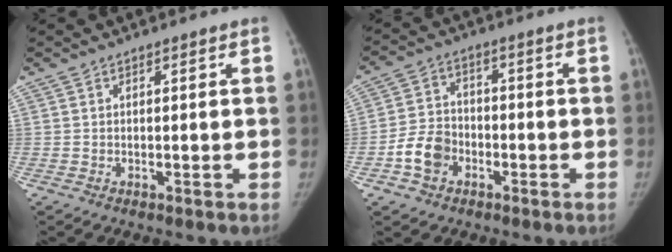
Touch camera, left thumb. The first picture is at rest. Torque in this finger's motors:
{"motor_torque": [-0.48, 0.64, 0.41, 0.52, 0.02]}